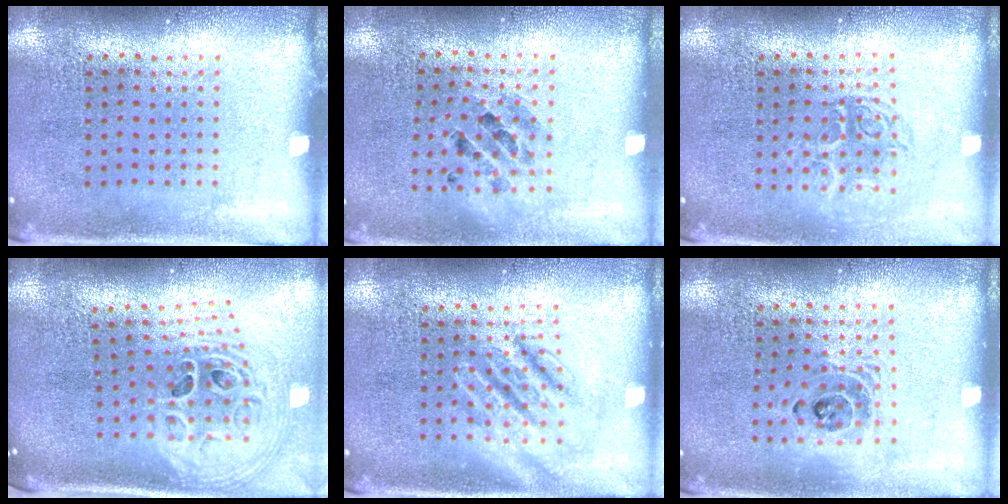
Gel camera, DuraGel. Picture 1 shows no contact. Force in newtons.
{"total": 0.9, "press": 0.9, "slide": 0.1}
{"total": 1.1, "press": 1.0, "slide": 0.5}
{"total": 2.6, "press": 1.9, "slide": 1.8}
{"total": 2.8, "press": 2.8, "slide": 0.3}
{"total": 1.4, "press": 1.2, "slide": 0.7}